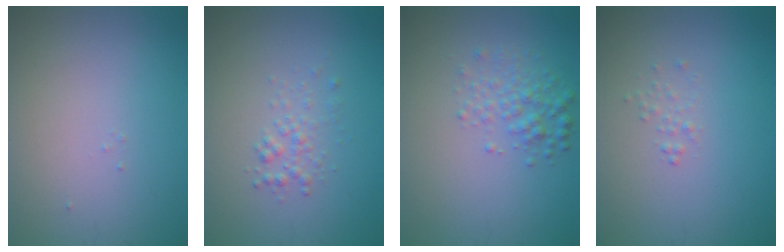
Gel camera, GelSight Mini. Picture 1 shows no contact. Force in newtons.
{"total": 1.4, "press": 1.4, "slide": 0.1}
{"total": 2.4, "press": 2.4, "slide": 0.1}
{"total": 0.7, "press": 0.7, "slide": 0.1}